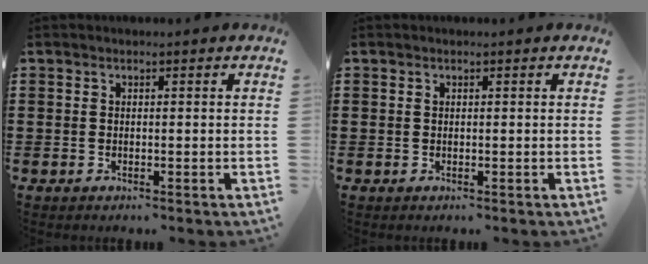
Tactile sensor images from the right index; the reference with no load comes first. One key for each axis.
{"total": 0.0}